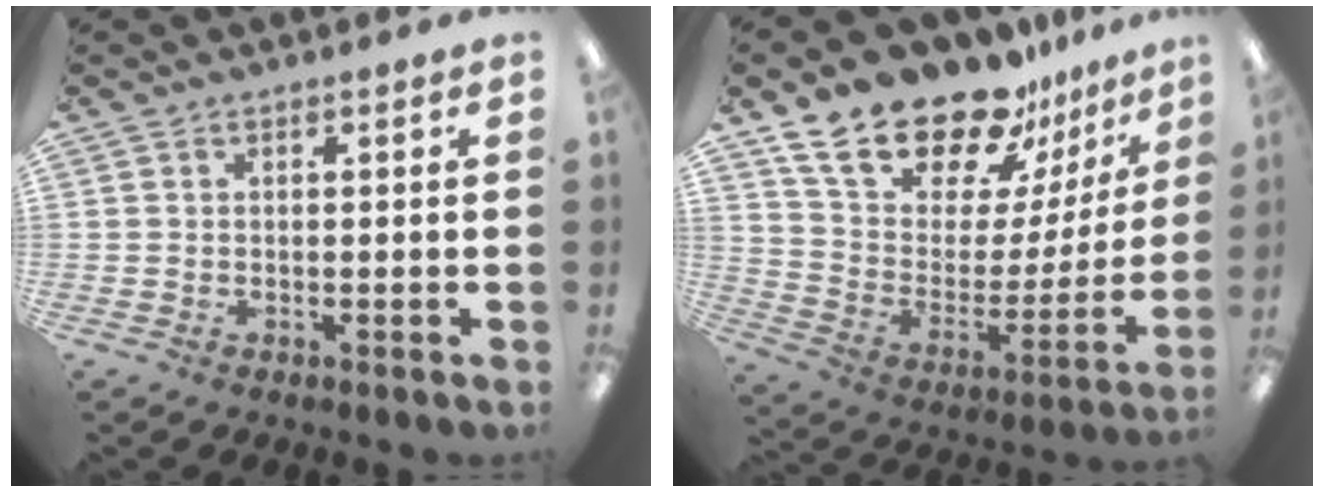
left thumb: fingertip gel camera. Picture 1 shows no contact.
{"total": 21.7, "force": [17.9, 9.2, 8.1], "torque": [-0.145, -0.128, 0.319]}